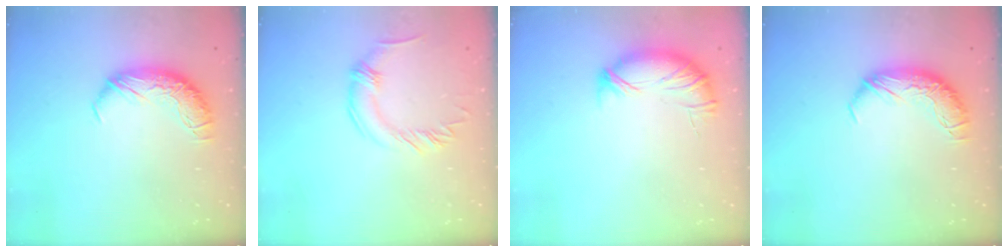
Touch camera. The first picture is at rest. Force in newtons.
{"total": 0.0}
{"total": 4.9, "press": 4.8, "slide": 1.0}
{"total": 0.0}